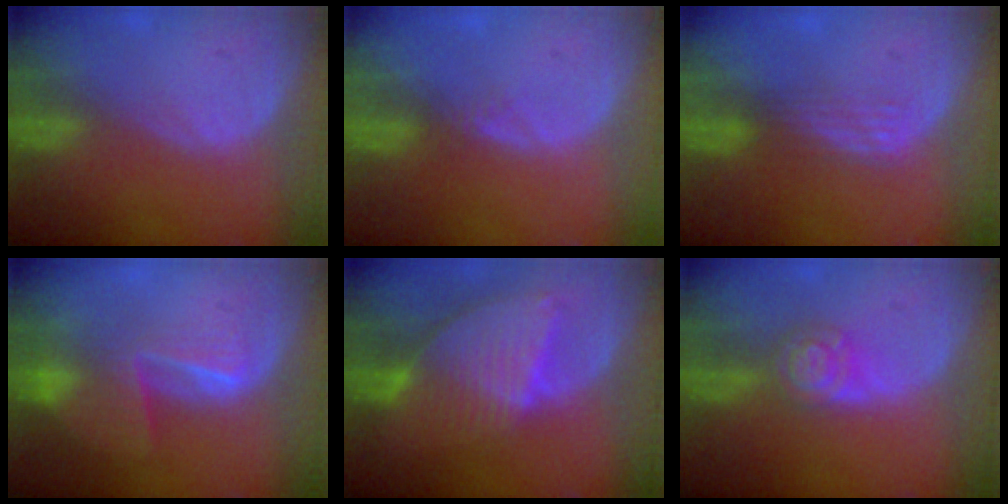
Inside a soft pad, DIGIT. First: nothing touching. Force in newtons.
{"total": 1.2, "press": 1.0, "slide": 0.6}
{"total": 2.9, "press": 2.5, "slide": 1.5}
{"total": 7.6, "press": 6.7, "slide": 3.4}
{"total": 8.5, "press": 7.5, "slide": 4.1}
{"total": 4.8, "press": 4.8, "slide": 0.2}